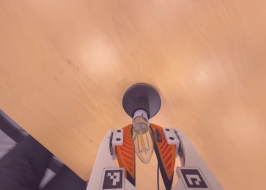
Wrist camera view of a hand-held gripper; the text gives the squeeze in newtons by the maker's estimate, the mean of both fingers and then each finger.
{"total": 20.4, "left": 19.4, "right": 21.3}